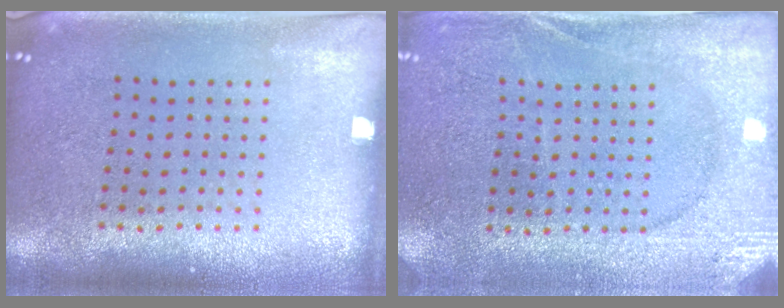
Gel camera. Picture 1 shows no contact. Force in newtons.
{"total": 2.7, "press": 2.6, "slide": 0.4}